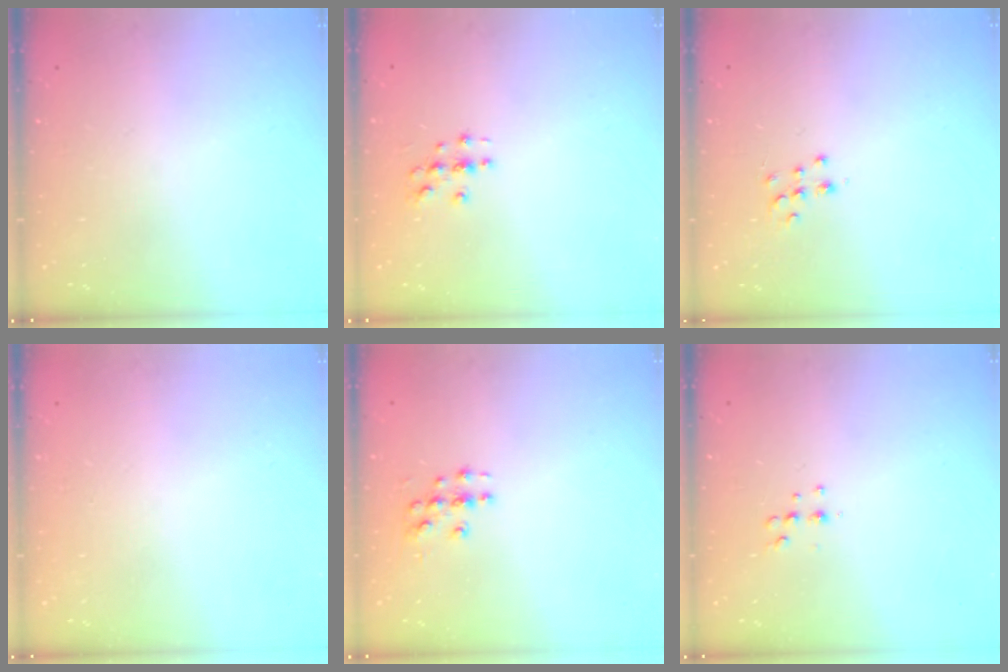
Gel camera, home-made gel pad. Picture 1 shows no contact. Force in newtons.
{"total": 2.8, "press": 2.8, "slide": 0.3}
{"total": 7.2, "press": 7.2, "slide": 0.5}
{"total": 0.0}
{"total": 3.9, "press": 3.9, "slide": 0.2}
{"total": 4.9, "press": 4.8, "slide": 1.1}